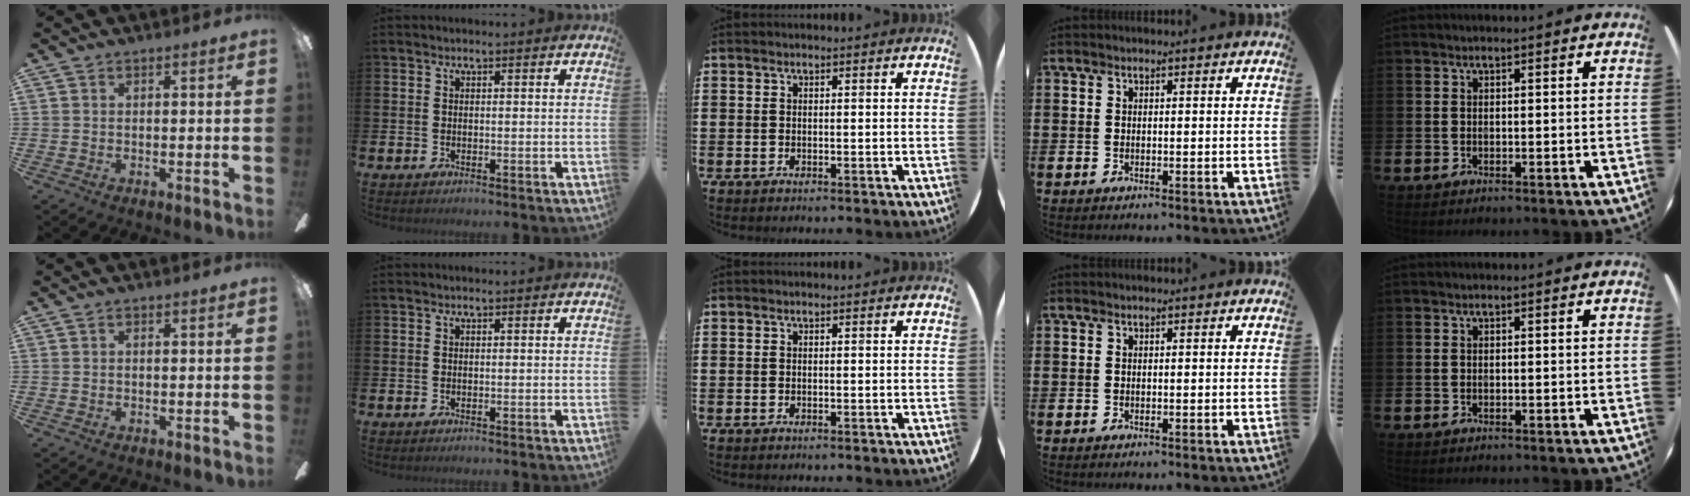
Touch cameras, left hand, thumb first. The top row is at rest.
{}